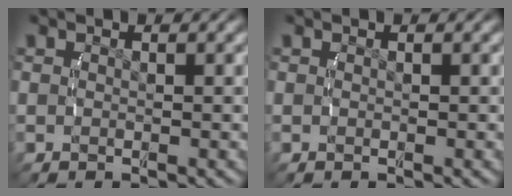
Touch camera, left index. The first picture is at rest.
{"total": 0.0}